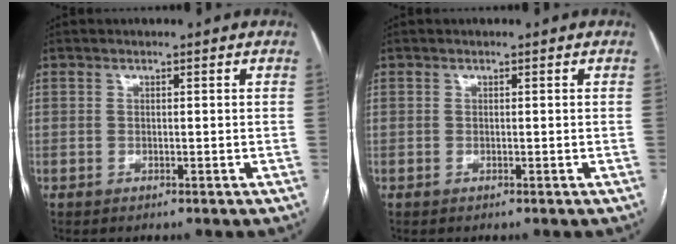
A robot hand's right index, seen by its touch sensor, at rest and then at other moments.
{"total": 0.0}